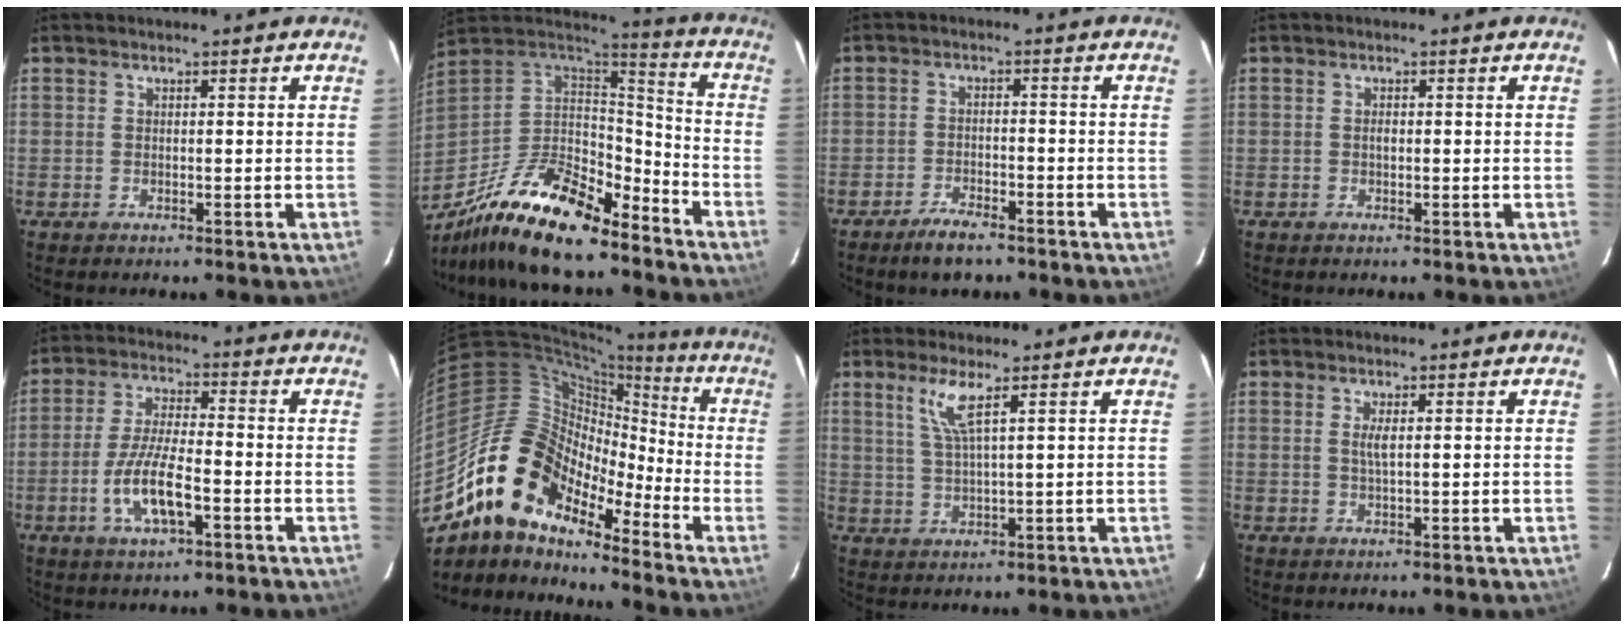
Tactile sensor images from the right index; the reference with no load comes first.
{"total": 22.6, "force": [-16.9, 7.3, 13.2], "torque": [-0.266, -0.025, -0.298]}
{"total": 5.5, "force": [-4.4, 1.9, 2.8], "torque": [-0.070, 0.000, -0.075]}
{"total": 0.7, "force": [-0.1, 0.4, 0.5], "torque": [-0.008, 0.003, -0.003]}
{"total": 9.5, "force": [-3.7, 2.6, 8.4], "torque": [-0.171, -0.006, -0.069]}
{"total": 17.0, "force": [-12.4, 8.1, 8.5], "torque": [-0.153, 0.006, -0.245]}
{"total": 4.7, "force": [2.5, -0.2, 4.0], "torque": [-0.083, -0.004, 0.054]}
{"total": 1.8, "force": [0.4, 0.1, 1.7], "torque": [-0.033, -0.001, 0.006]}